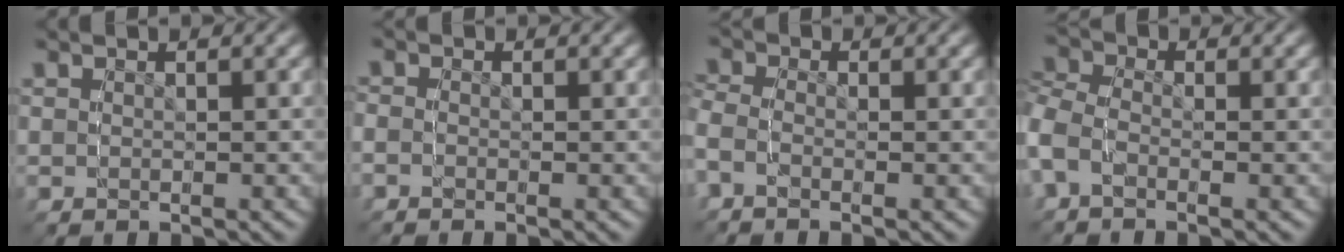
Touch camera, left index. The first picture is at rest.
{"total": 2.2, "force": [-1.3, -1.6, -0.8], "torque": [0.017, -0.003, -0.025]}
{"total": 3.5, "force": [-3.0, -1.7, -0.7], "torque": [0.006, -0.005, -0.053]}
{"total": 3.6, "force": [-2.3, 2.3, 1.6], "torque": [-0.039, -0.007, -0.044]}